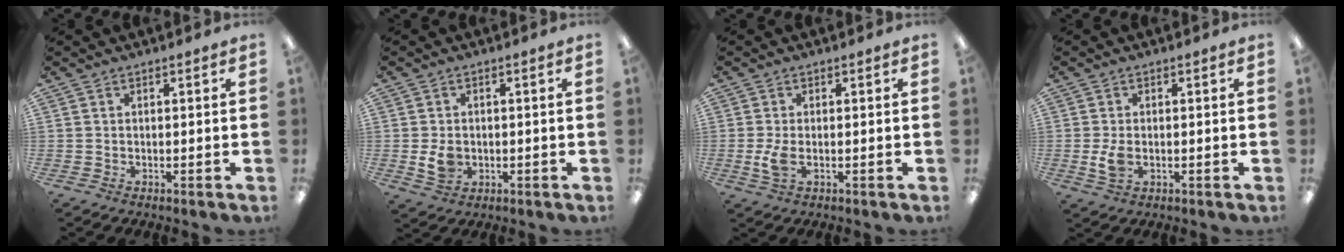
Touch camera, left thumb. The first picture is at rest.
{"total": 4.7, "force": [-0.3, 3.8, 2.8], "torque": [-0.040, -0.001, -0.006]}
{"total": 4.4, "force": [-0.4, 2.4, 3.7], "torque": [-0.075, -0.005, -0.011]}
{"total": 4.6, "force": [-0.4, 2.9, 3.5], "torque": [-0.073, -0.005, -0.010]}